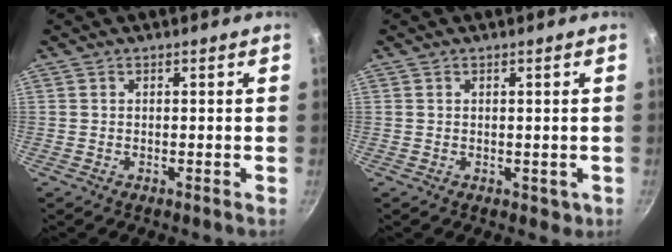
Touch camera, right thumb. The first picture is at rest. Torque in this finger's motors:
{"motor_torque": [-0.21, 0.14, -0.04, -0.48, 0.03]}